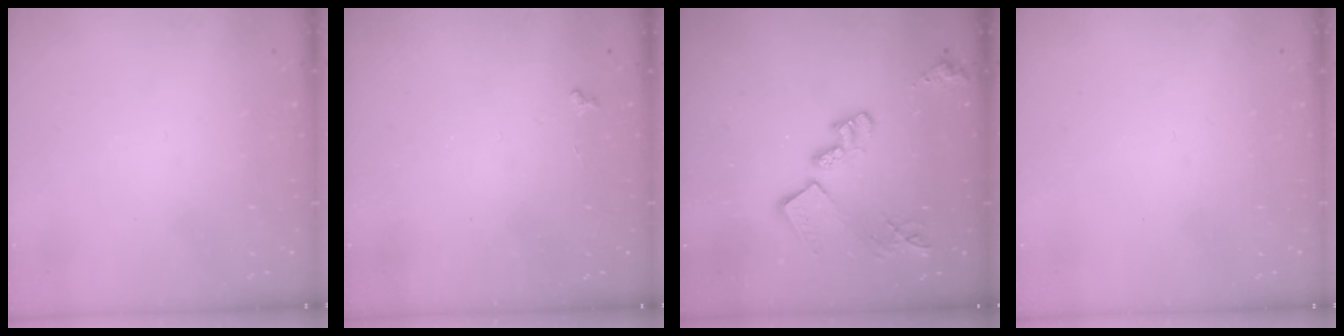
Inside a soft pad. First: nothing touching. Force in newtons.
{"total": 3.5, "press": 3.5, "slide": 0.5}
{"total": 17.4, "press": 17.4, "slide": 1.1}
{"total": 0.0}